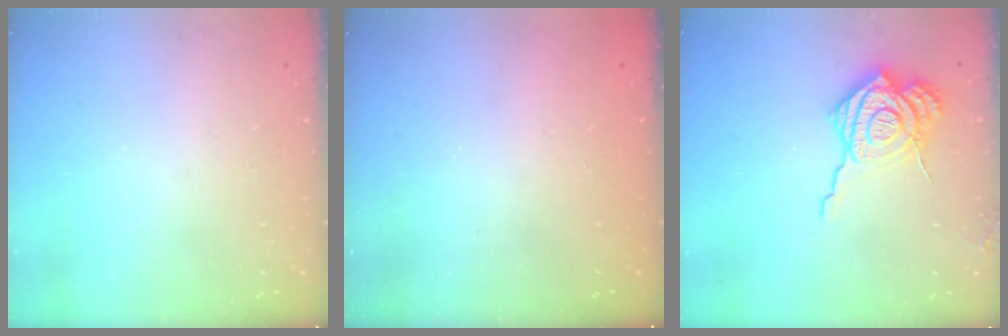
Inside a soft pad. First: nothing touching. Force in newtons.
{"total": 2.3, "press": 2.2, "slide": 0.8}
{"total": 17.4, "press": 17.3, "slide": 1.7}